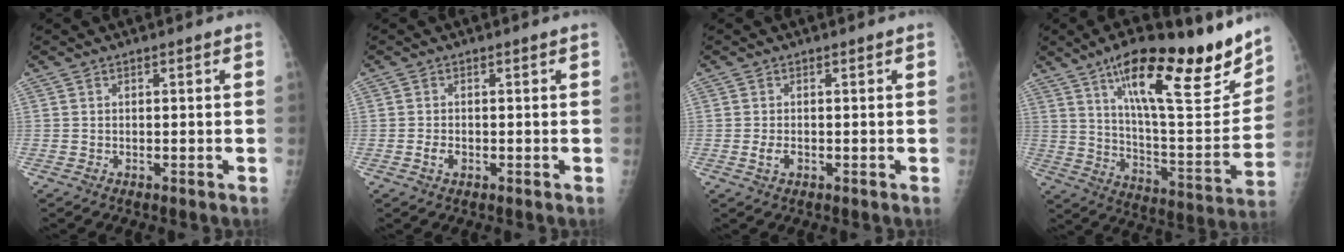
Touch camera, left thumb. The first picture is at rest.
{"total": 1.6, "force": [-0.4, 1.0, 1.1], "torque": [-0.020, 0.001, -0.007]}
{"total": 1.8, "force": [-0.4, 1.1, 1.4], "torque": [-0.027, 0.000, -0.005]}
{"total": 24.7, "force": [16.5, 6.2, 17.3], "torque": [-0.226, -0.071, 0.269]}